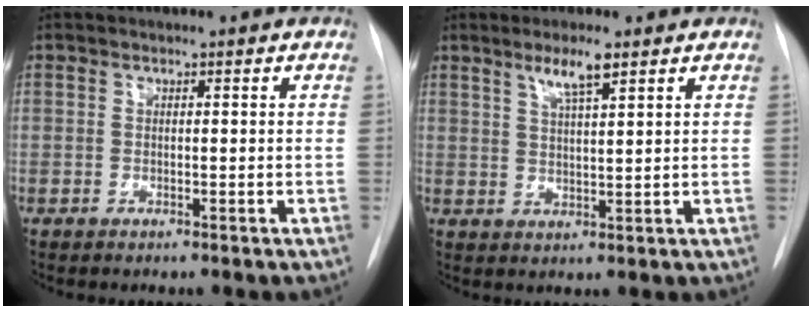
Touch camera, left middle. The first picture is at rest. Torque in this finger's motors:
{"motor_torque": [0.36, -0.31, 0.08, 0.08]}